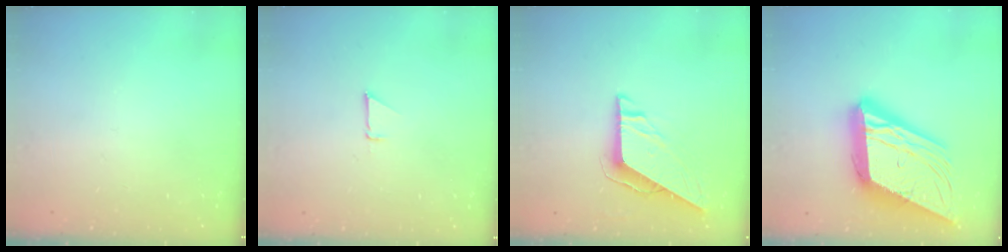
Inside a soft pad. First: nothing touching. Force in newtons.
{"total": 0.9, "press": 0.9, "slide": 0.1}
{"total": 7.6, "press": 7.6, "slide": 0.2}
{"total": 27.2, "press": 26.9, "slide": 4.5}